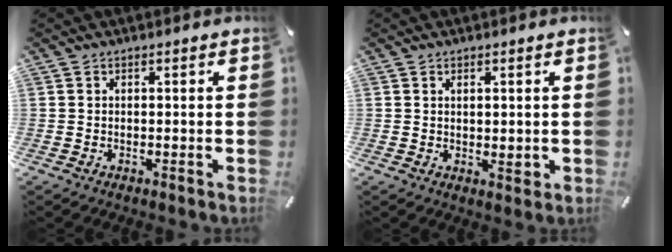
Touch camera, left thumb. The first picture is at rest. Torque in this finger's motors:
{"motor_torque": [-0.02, -0.15, 0.18, 0.18, -0.01]}